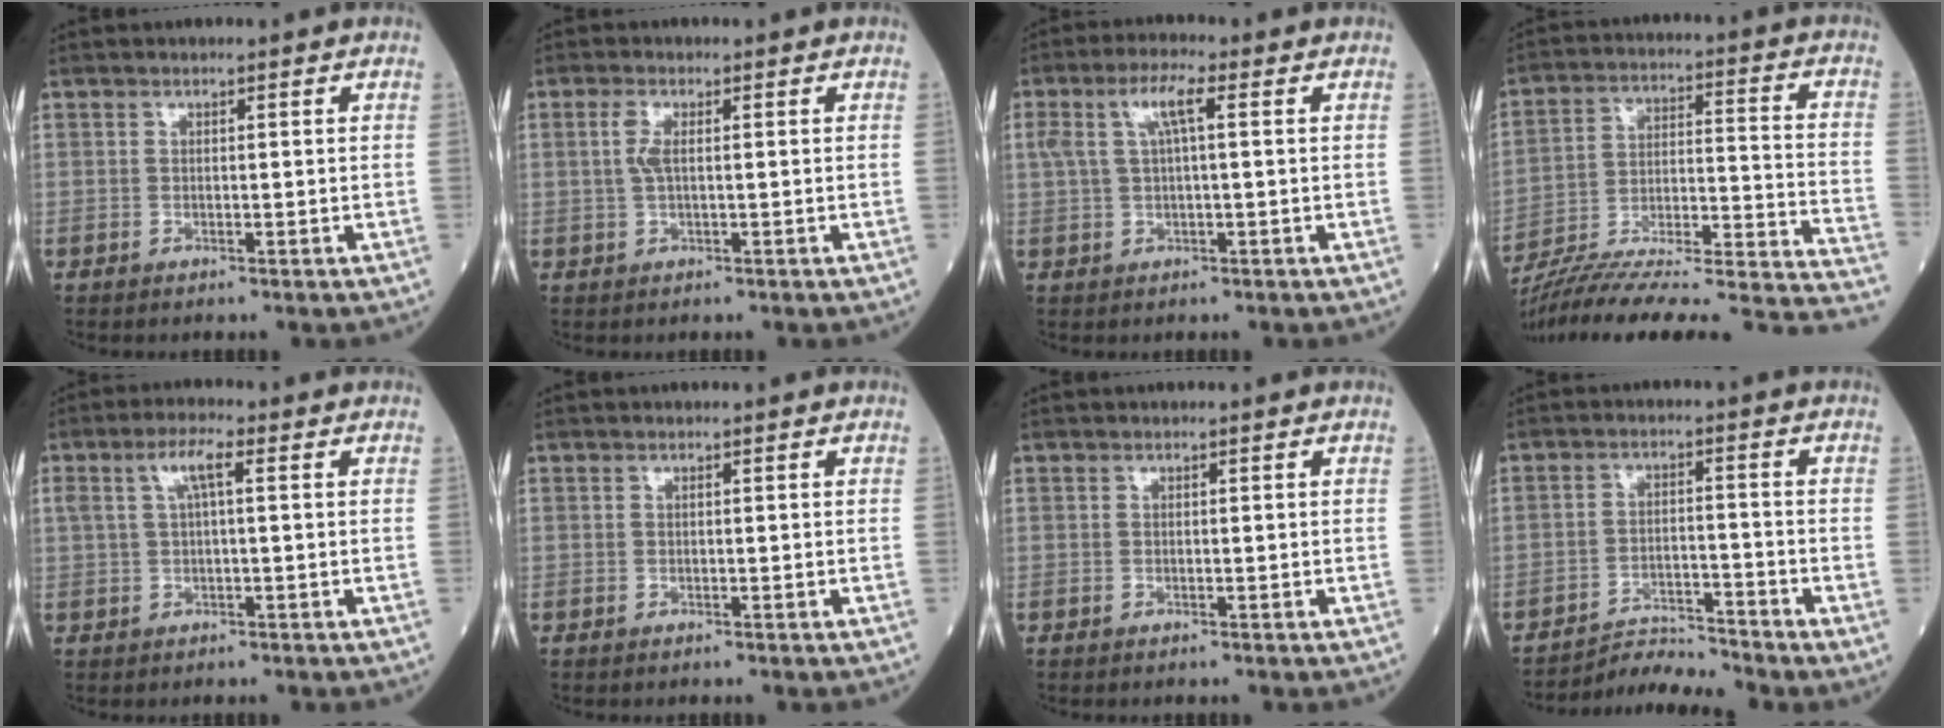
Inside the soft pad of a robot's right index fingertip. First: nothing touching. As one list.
[{"total": 2.3, "force": [0.3, 0.6, 2.1], "torque": [-0.051, 0.002, 0.006]}, {"total": 5.0, "force": [1.4, 0.9, 4.7], "torque": [-0.101, 0.023, 0.033]}, {"total": 30.6, "force": [-26.5, 1.9, 15.3], "torque": [-0.185, -0.022, -0.383]}, {"total": 4.0, "force": [1.2, 0.8, 3.8], "torque": [-0.080, 0.019, 0.027]}, {"total": 0.0}, {"total": 0.0}, {"total": 4.9, "force": [-4.7, -1.3, -0.6], "torque": [0.004, -0.010, -0.081]}]